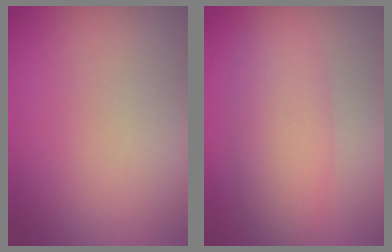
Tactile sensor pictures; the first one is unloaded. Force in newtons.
{"total": 4.8, "press": 4.8, "slide": 0.1}